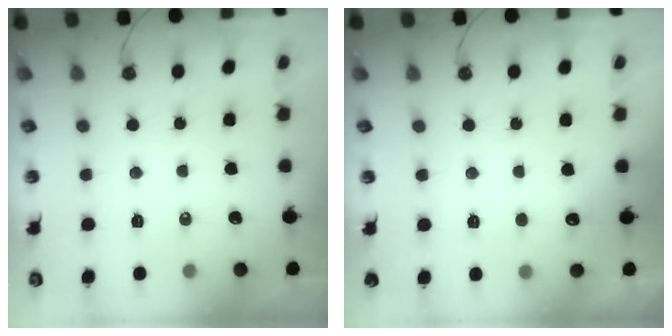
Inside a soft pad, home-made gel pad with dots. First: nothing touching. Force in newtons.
{"total": 1.5, "press": 1.2, "slide": 0.9}